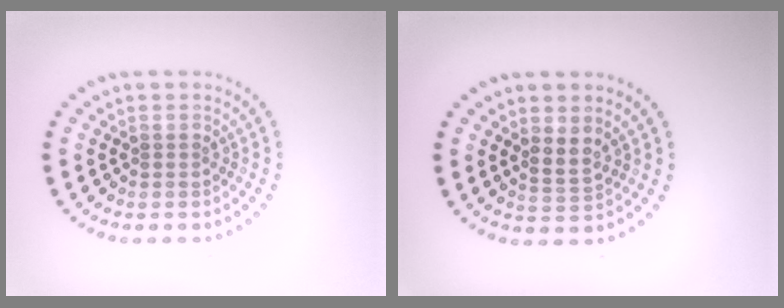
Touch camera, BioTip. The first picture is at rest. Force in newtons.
{"total": 1.7, "press": 1.4, "slide": 1.0}